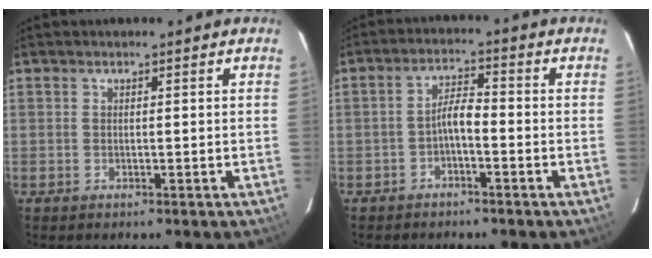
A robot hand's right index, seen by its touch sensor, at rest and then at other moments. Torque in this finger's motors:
{"motor_torque": [0.57, -0.27, 0.27, 0.08]}